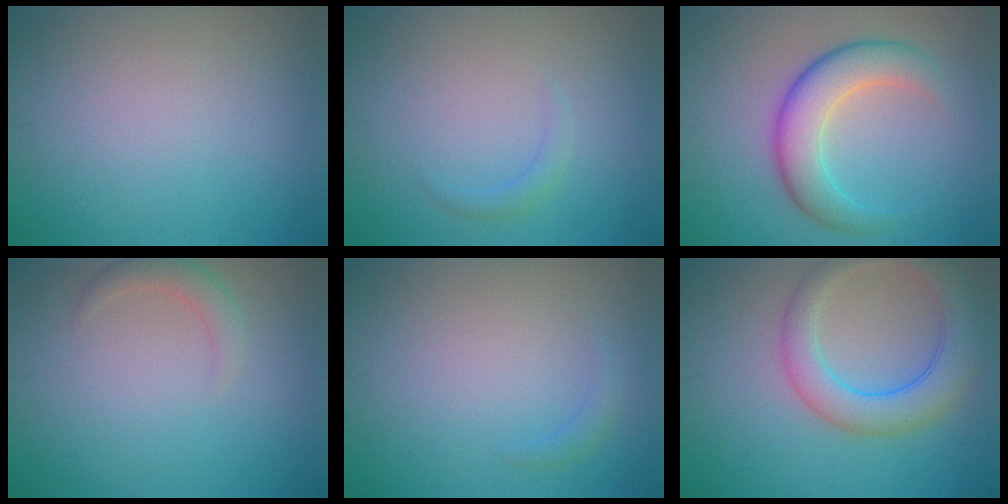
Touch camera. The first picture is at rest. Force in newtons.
{"total": 1.1, "press": 1.1, "slide": 0.2}
{"total": 5.5, "press": 5.5, "slide": 0.1}
{"total": 1.9, "press": 1.9, "slide": 0.0}
{"total": 0.9, "press": 0.9, "slide": 0.0}
{"total": 5.5, "press": 5.5, "slide": 0.1}